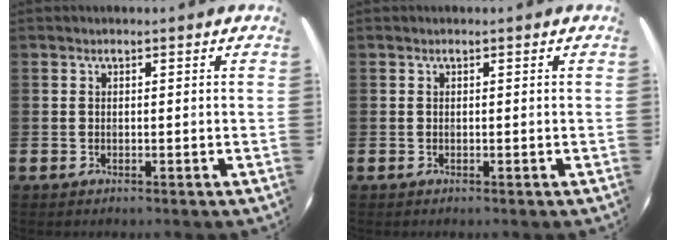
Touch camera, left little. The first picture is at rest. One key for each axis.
{"total": 0.0}